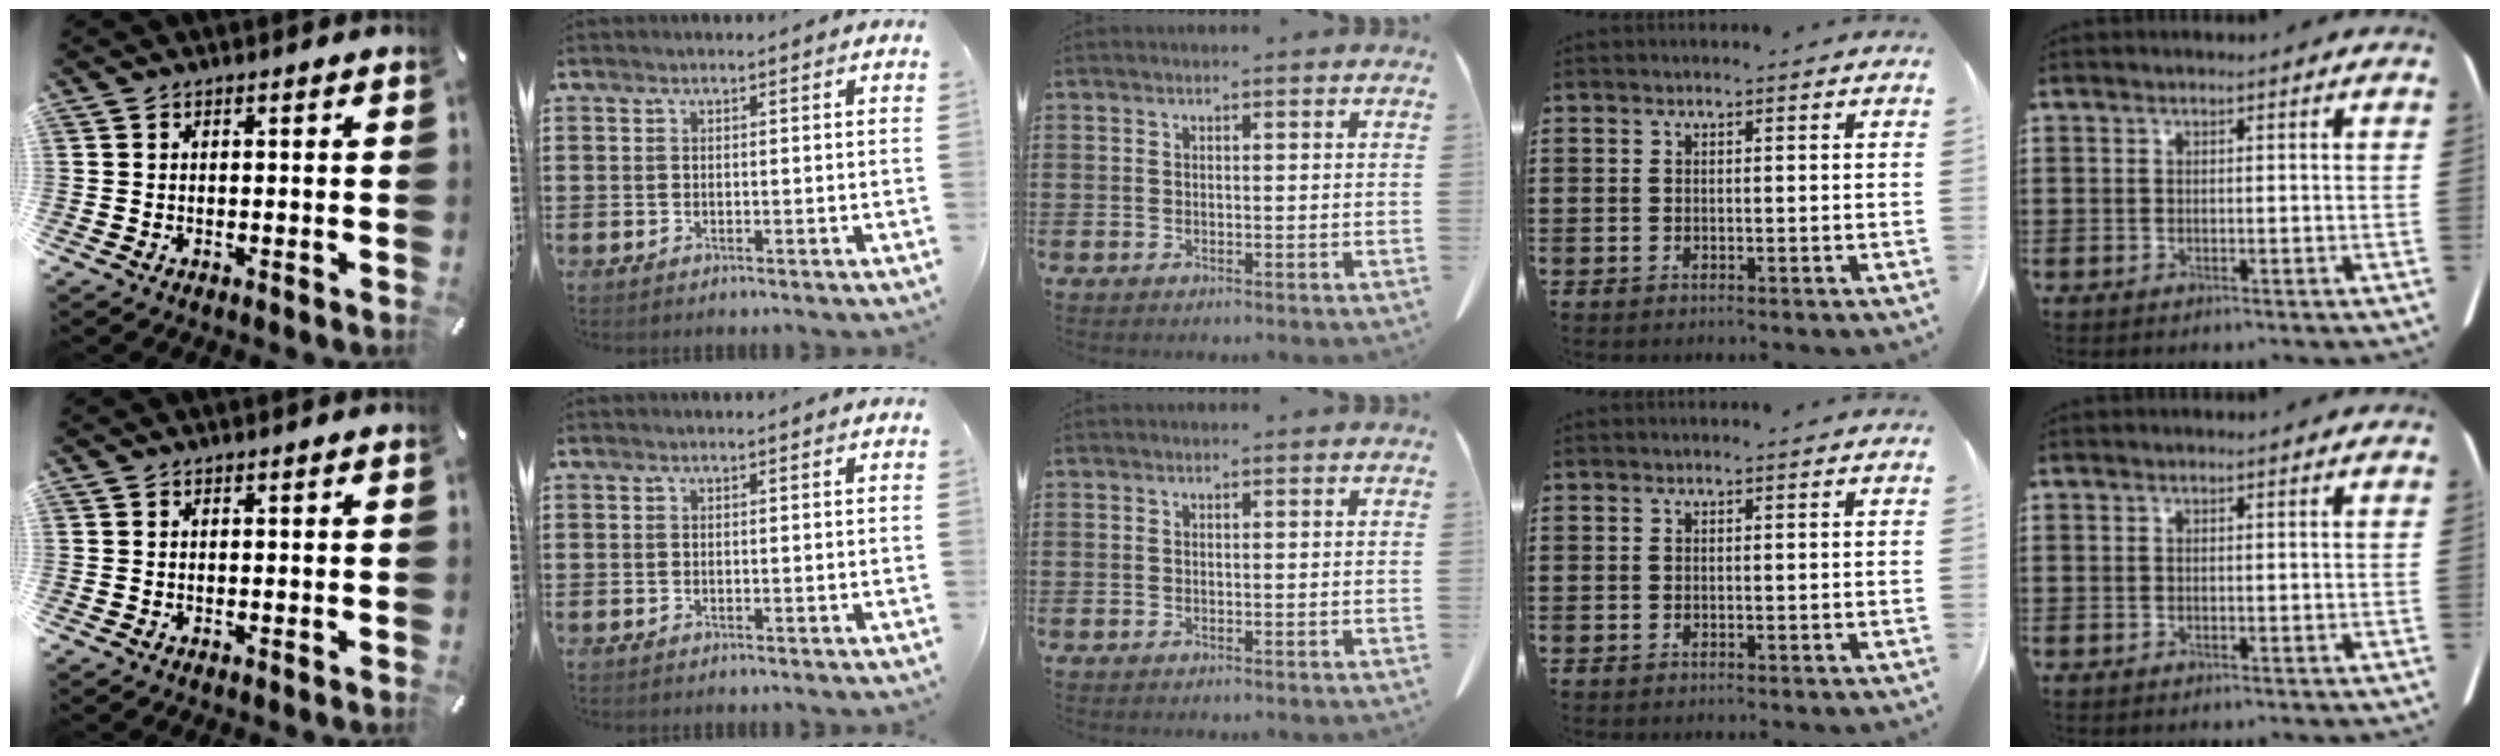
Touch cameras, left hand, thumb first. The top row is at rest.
{}